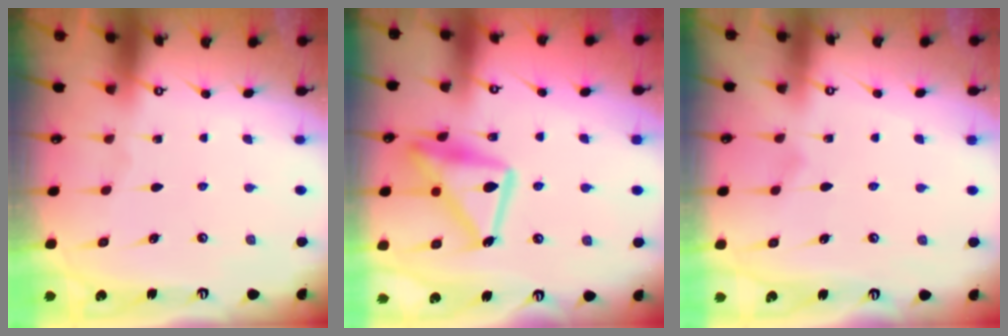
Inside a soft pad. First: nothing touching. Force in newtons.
{"total": 17.6, "press": 17.5, "slide": 1.2}
{"total": 5.3, "press": 5.3, "slide": 0.3}